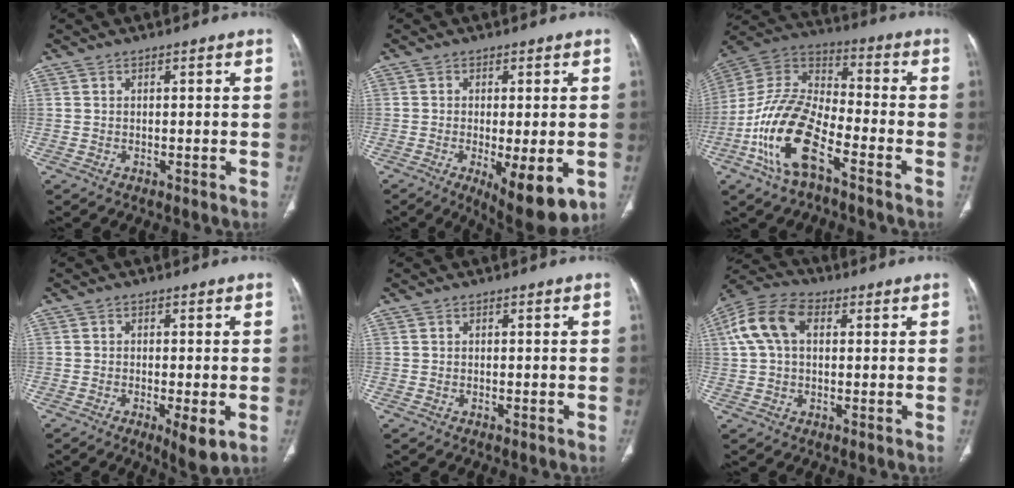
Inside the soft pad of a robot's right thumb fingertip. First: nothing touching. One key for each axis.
{"total": 11.0, "fx": -3.6, "fy": 3.6, "fz": 9.8, "tx": -0.142, "ty": -0.018, "tz": -0.045}
{"total": 17.0, "fx": -7.8, "fy": 7.3, "fz": 13.2, "tx": -0.261, "ty": 0.049, "tz": -0.155}
{"total": 5.8, "fx": -2.0, "fy": 1.6, "fz": 5.2, "tx": -0.083, "ty": -0.014, "tz": -0.032}
{"total": 0.0}
{"total": 10.9, "fx": 2.6, "fy": 7.0, "fz": 7.8, "tx": -0.162, "ty": 0.032, "tz": 0.042}